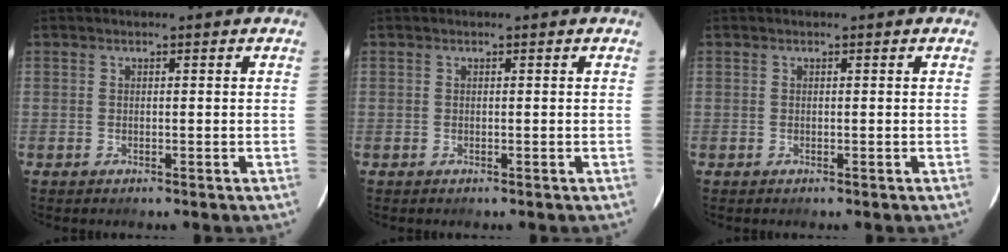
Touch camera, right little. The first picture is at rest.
{"total": 0.0}
{"total": 0.0}